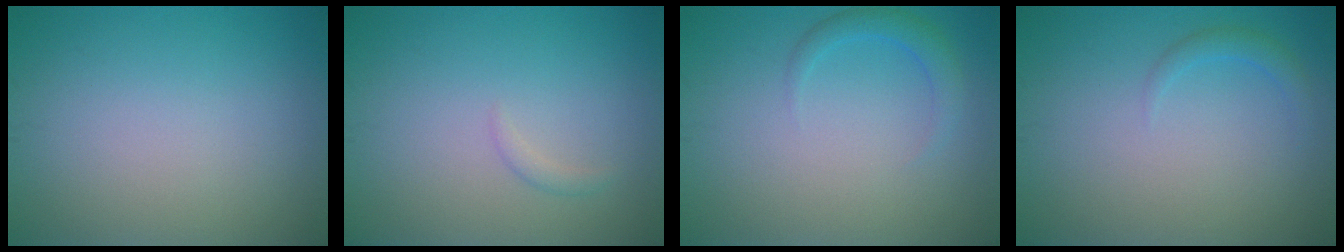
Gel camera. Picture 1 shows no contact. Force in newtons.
{"total": 0.7, "press": 0.7, "slide": 0.1}
{"total": 1.8, "press": 1.8, "slide": 0.1}
{"total": 1.3, "press": 1.3, "slide": 0.0}